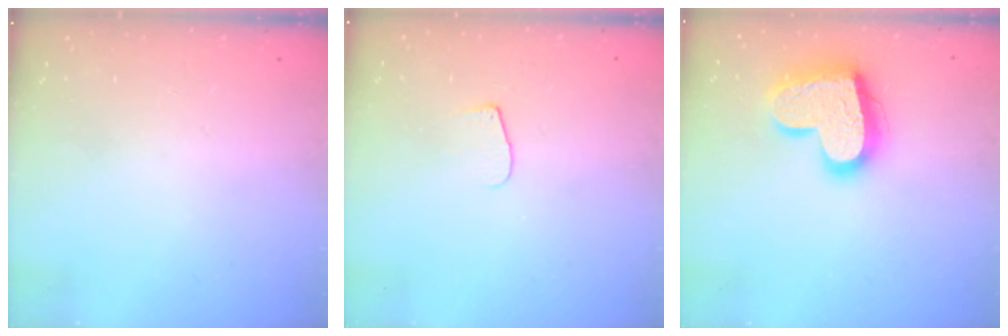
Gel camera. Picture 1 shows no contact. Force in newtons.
{"total": 6.2, "press": 6.2, "slide": 0.7}
{"total": 18.2, "press": 18.2, "slide": 1.6}